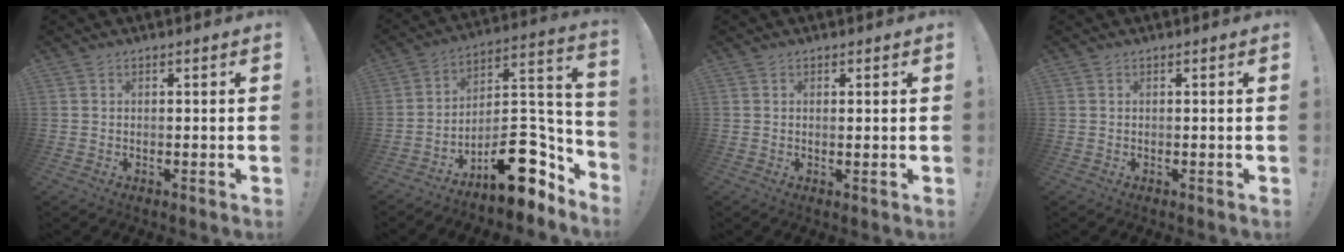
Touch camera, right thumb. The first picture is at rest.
{"total": 17.4, "force": [-10.1, 8.6, 11.3], "torque": [-0.114, 0.058, -0.153]}
{"total": 1.1, "force": [0.5, -0.2, 0.9], "torque": [-0.005, -0.005, 0.005]}
{"total": 0.0}